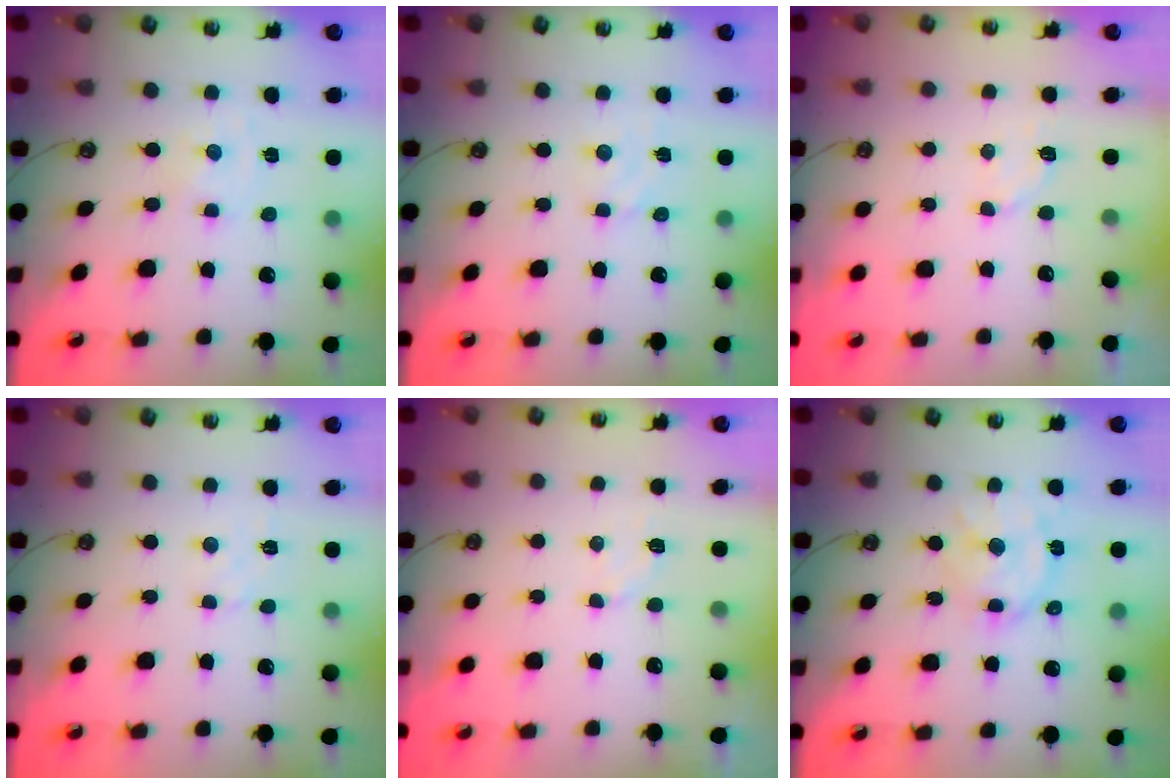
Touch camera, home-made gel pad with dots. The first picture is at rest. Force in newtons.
{"total": 2.7, "press": 2.6, "slide": 0.4}
{"total": 3.0, "press": 2.9, "slide": 0.7}
{"total": 2.9, "press": 2.9, "slide": 0.3}
{"total": 3.0, "press": 2.9, "slide": 0.5}
{"total": 12.6, "press": 12.5, "slide": 1.1}